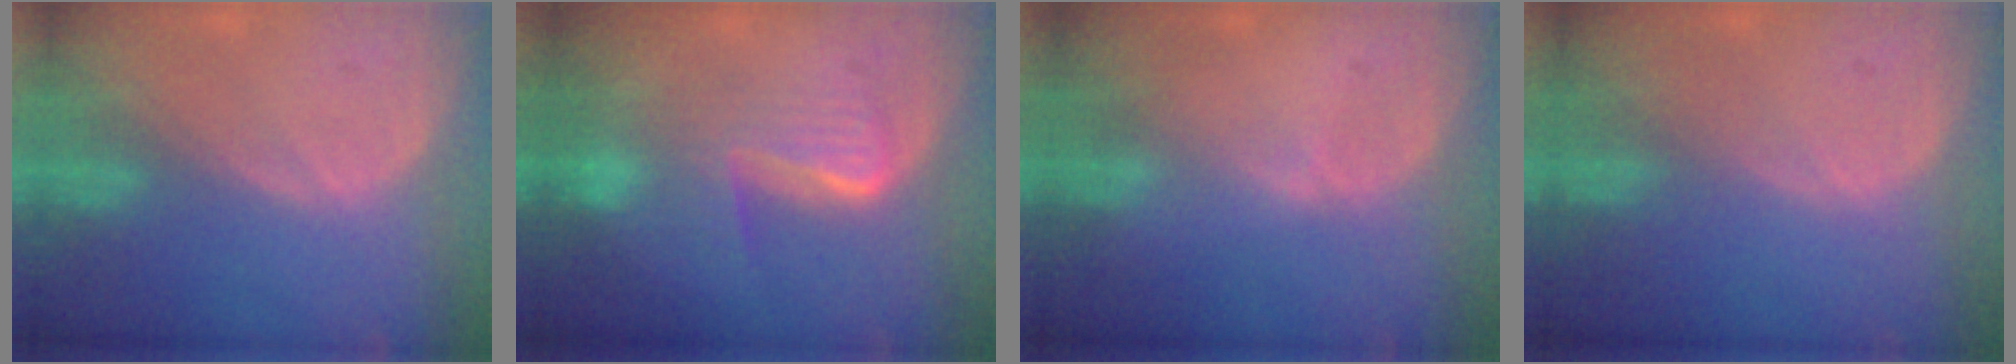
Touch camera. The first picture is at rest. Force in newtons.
{"total": 6.4, "press": 6.3, "slide": 1.3}
{"total": 0.5, "press": 0.5, "slide": 0.2}
{"total": 0.0}